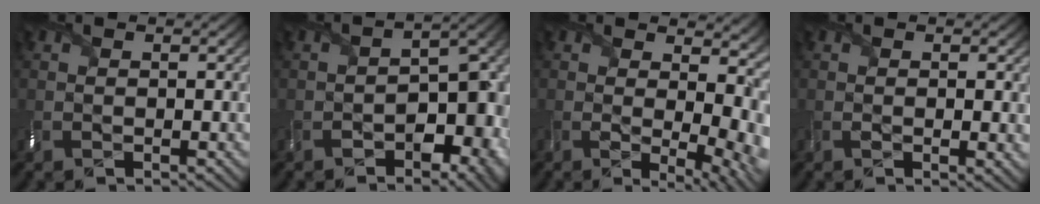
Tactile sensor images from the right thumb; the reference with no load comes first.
{"total": 9.9, "force": [-4.2, 5.2, 7.4], "torque": [-0.098, -0.027, -0.059]}
{"total": 13.2, "force": [0.7, 7.7, 10.8], "torque": [-0.126, -0.017, 0.050]}
{"total": 1.7, "force": [-0.2, 0.8, 1.5], "torque": [-0.030, -0.012, -0.002]}